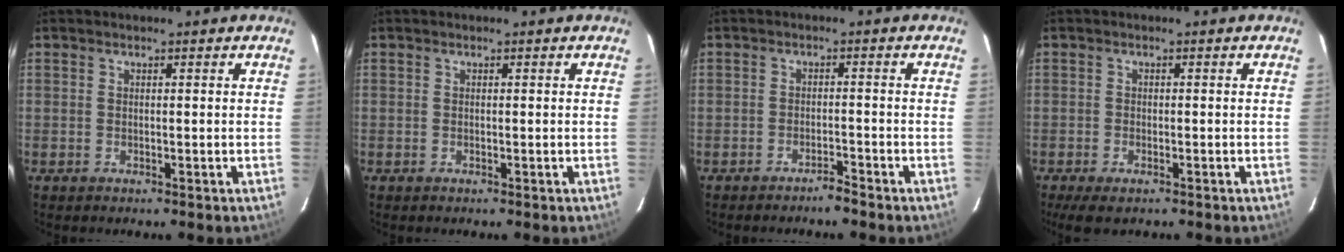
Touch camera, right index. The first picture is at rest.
{"total": 0.0}
{"total": 2.1, "force": [-2.0, 0.2, 0.5], "torque": [-0.016, 0.002, -0.032]}
{"total": 4.5, "force": [-3.1, 1.7, 2.7], "torque": [-0.063, -0.016, -0.054]}